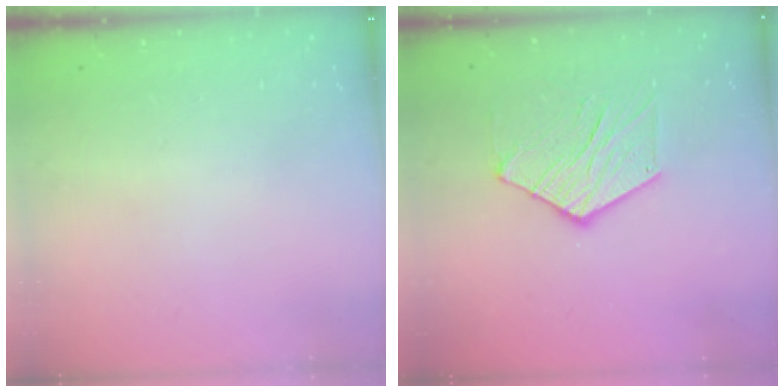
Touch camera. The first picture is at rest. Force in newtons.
{"total": 10.0, "press": 10.0, "slide": 0.7}